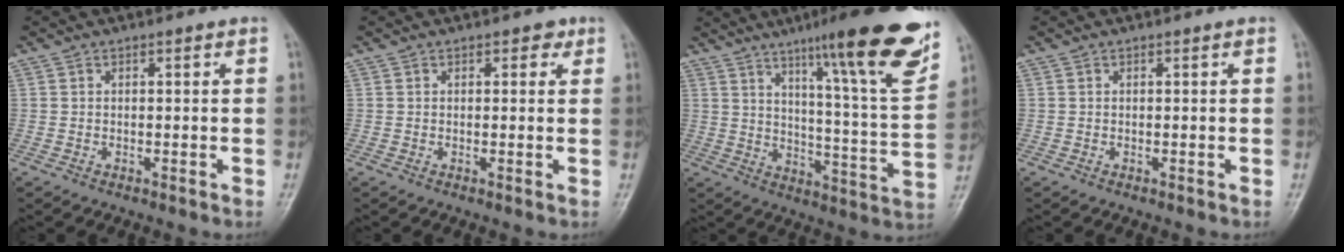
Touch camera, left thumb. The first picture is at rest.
{"total": 1.7, "force": [0.9, 1.2, 1.0], "torque": [0.002, 0.000, 0.007]}
{"total": 21.7, "force": [13.5, 2.4, 16.8], "torque": [-0.213, -0.062, 0.198]}
{"total": 0.0}